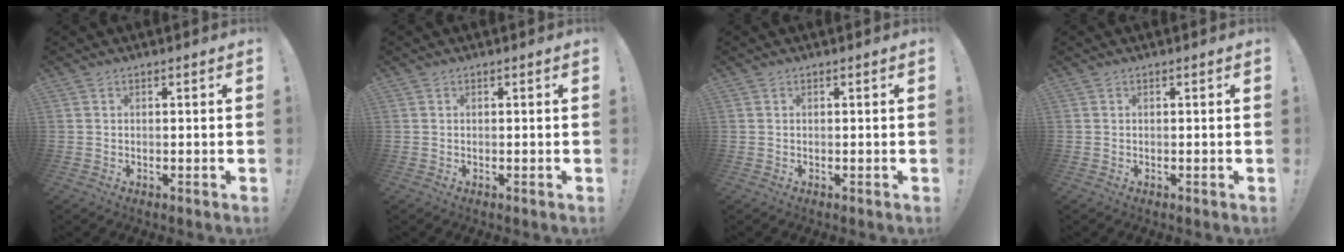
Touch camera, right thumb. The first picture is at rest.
{"total": 0.0}
{"total": 0.0}
{"total": 0.0}